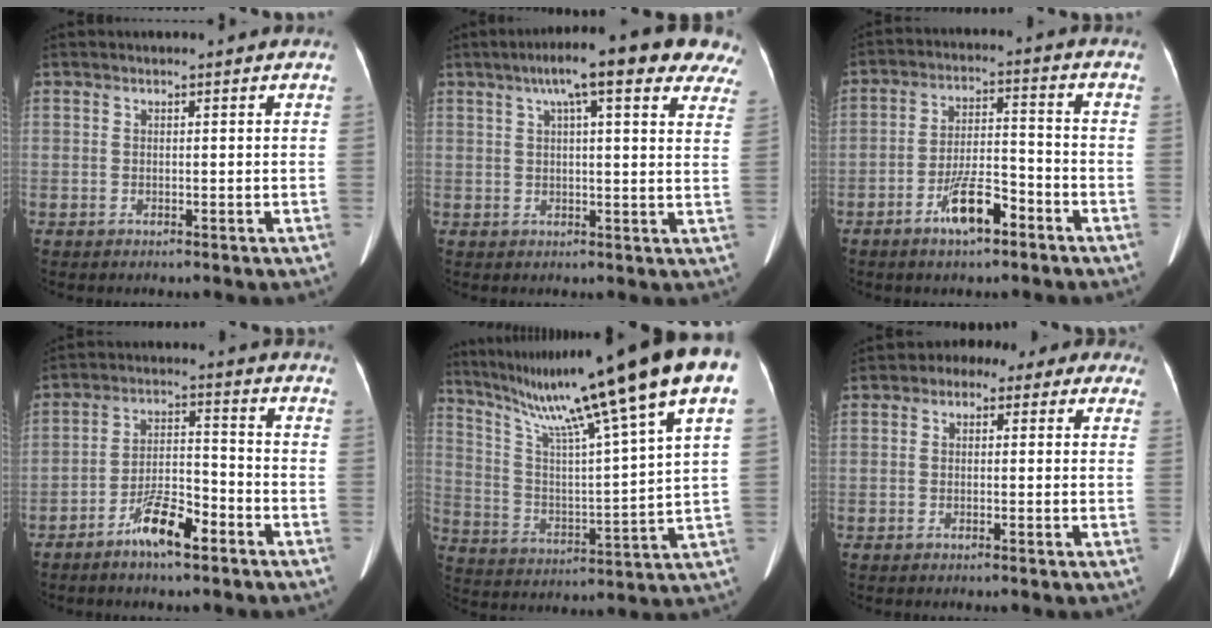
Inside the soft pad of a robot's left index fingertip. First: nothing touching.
{"total": 17.2, "force": [11.8, 3.2, 12.1], "torque": [-0.171, 0.043, 0.138]}
{"total": 7.9, "force": [-4.8, 2.1, 5.9], "torque": [-0.114, 0.004, -0.083]}
{"total": 7.9, "force": [-5.2, 1.8, 5.6], "torque": [-0.108, 0.005, -0.094]}
{"total": 23.5, "force": [15.9, -1.0, 17.3], "torque": [-0.280, 0.000, 0.244]}
{"total": 6.2, "force": [2.2, 4.3, 3.9], "torque": [-0.042, 0.045, 0.016]}